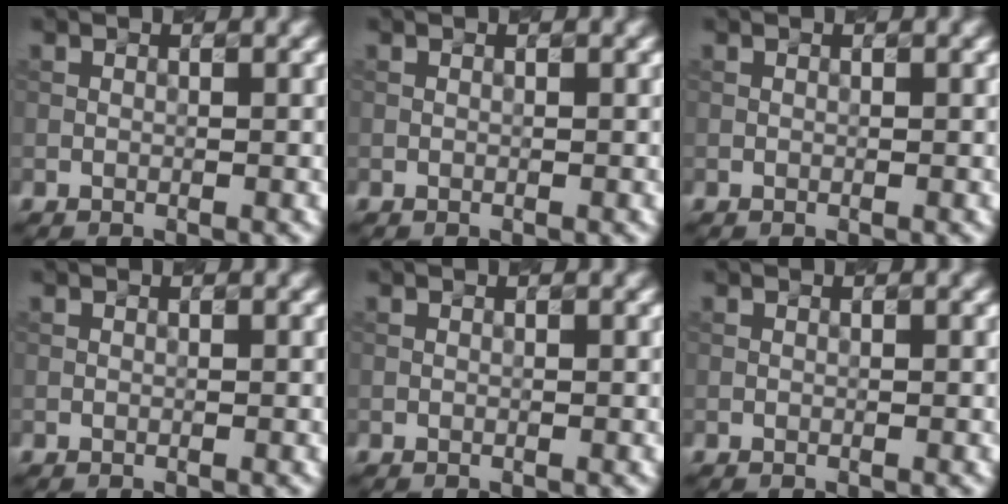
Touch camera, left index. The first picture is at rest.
{"total": 0.0}
{"total": 0.0}
{"total": 0.0}
{"total": 0.0}
{"total": 0.0}